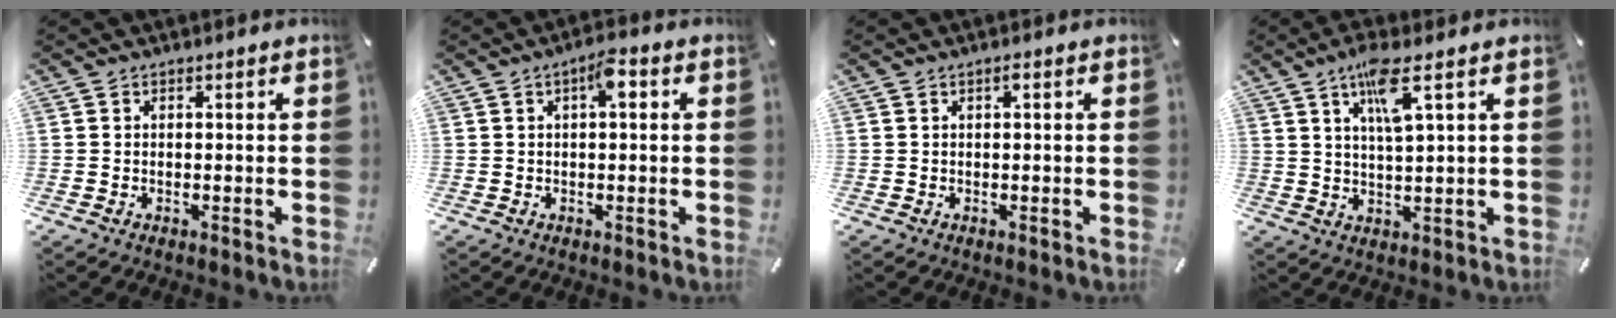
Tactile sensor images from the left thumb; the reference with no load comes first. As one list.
[{"total": 4.3, "force": [1.1, 1.6, 3.8], "torque": [-0.062, 0.004, 0.012]}, {"total": 0.9, "force": [0.4, 0.2, 0.8], "torque": [-0.015, 0.003, 0.006]}, {"total": 8.2, "force": [4.1, 1.3, 7.0], "torque": [-0.129, -0.003, 0.066]}]